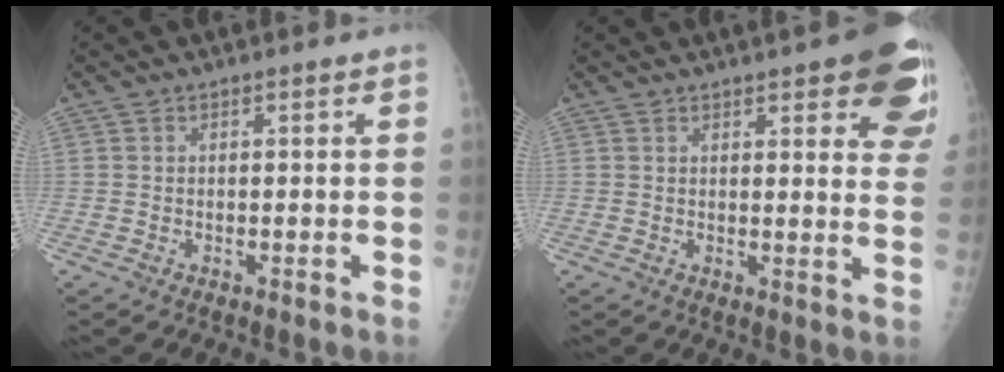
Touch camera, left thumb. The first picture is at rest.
{"total": 16.3, "force": [9.4, 5.0, 12.4], "torque": [-0.120, -0.039, 0.100]}